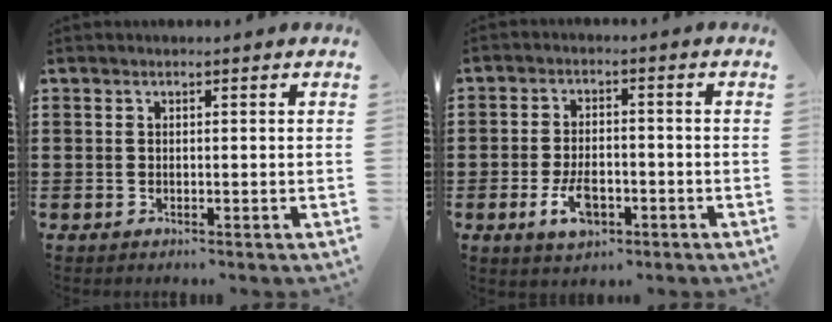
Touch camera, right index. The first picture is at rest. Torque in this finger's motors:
{"motor_torque": [2.14, 0.00, 0.32, 0.03]}